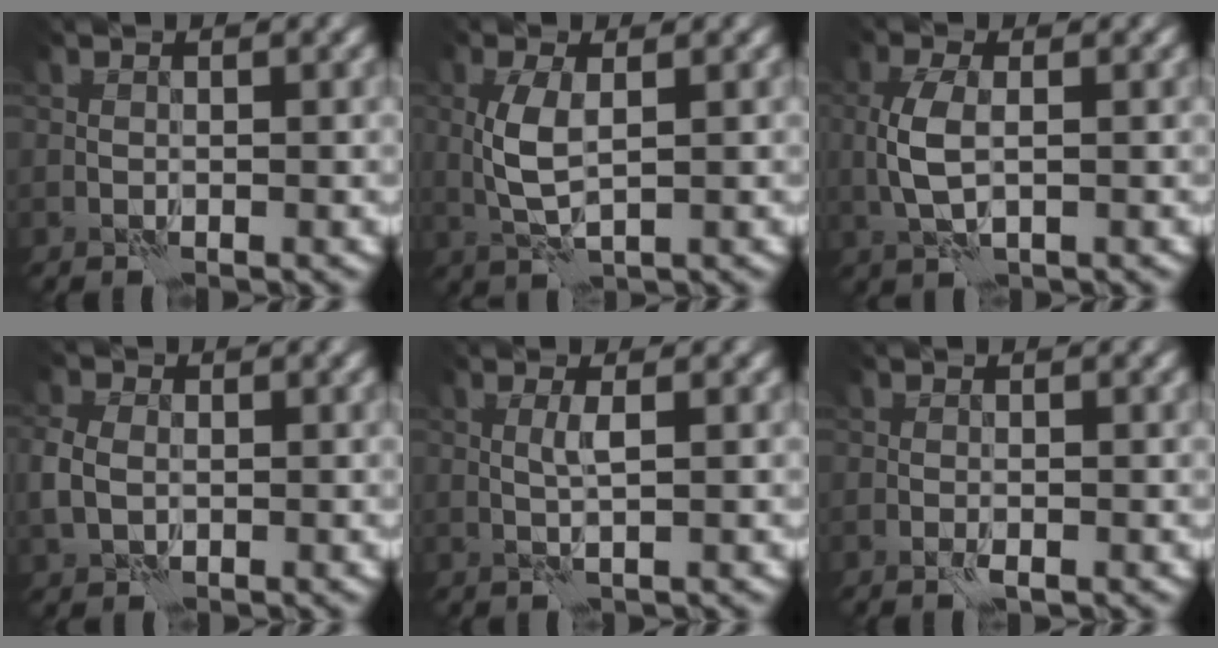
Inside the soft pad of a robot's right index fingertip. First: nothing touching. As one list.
[{"total": 3.6, "force": [0.4, 1.4, 3.3], "torque": [-0.080, 0.002, 0.010]}, {"total": 3.4, "force": [0.1, 1.6, 3.0], "torque": [-0.077, 0.000, 0.003]}, {"total": 3.2, "force": [-0.2, 2.5, 2.0], "torque": [-0.059, -0.002, -0.004]}, {"total": 1.3, "force": [0.4, -0.2, 1.2], "torque": [-0.030, 0.002, 0.006]}, {"total": 0.9, "force": [-0.5, 0.2, 0.8], "torque": [-0.017, -0.002, -0.010]}]